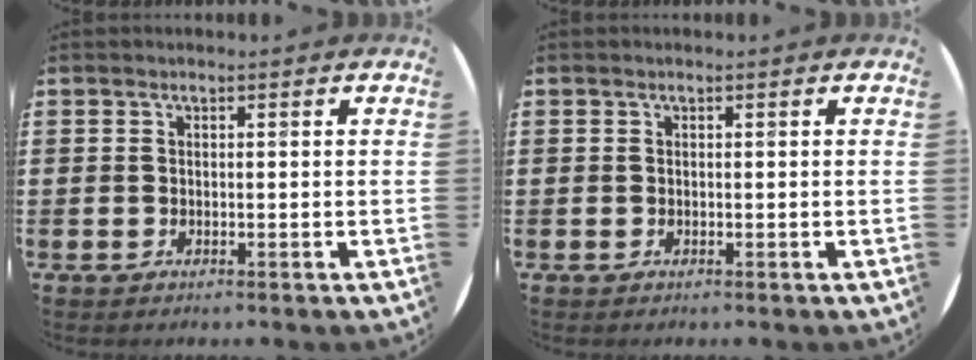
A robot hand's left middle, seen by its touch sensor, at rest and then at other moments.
{"total": 0.0}